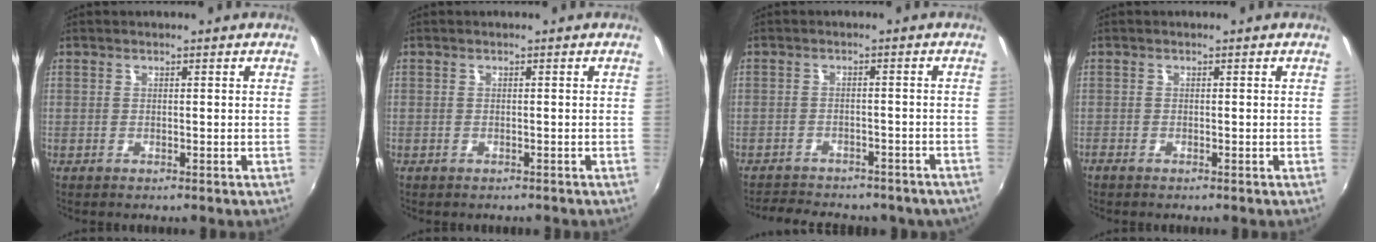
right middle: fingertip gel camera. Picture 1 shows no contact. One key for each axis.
{"total": 0.8, "fx": -0.7, "fy": 0.3, "fz": 0.2, "tx": -0.007, "ty": 0.000, "tz": -0.008}
{"total": 13.4, "fx": -11.1, "fy": 5.5, "fz": 5.1, "tx": -0.115, "ty": 0.002, "tz": -0.137}
{"total": 0.6, "fx": -0.5, "fy": 0.0, "fz": 0.2, "tx": -0.002, "ty": -0.002, "tz": -0.012}